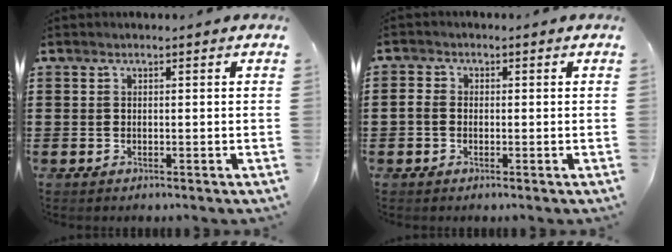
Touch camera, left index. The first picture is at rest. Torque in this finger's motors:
{"motor_torque": [-0.46, 0.74, -0.19, -0.07]}